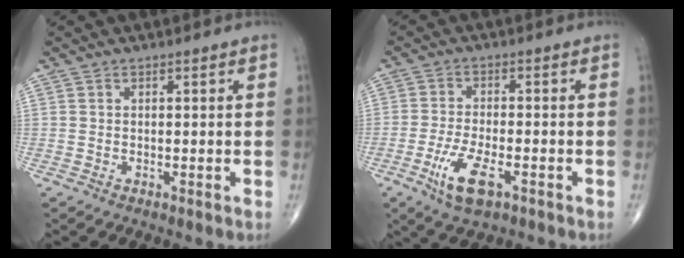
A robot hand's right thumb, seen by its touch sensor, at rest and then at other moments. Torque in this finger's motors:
{"motor_torque": [0.59, -0.24, 0.40, 0.18, 0.23]}